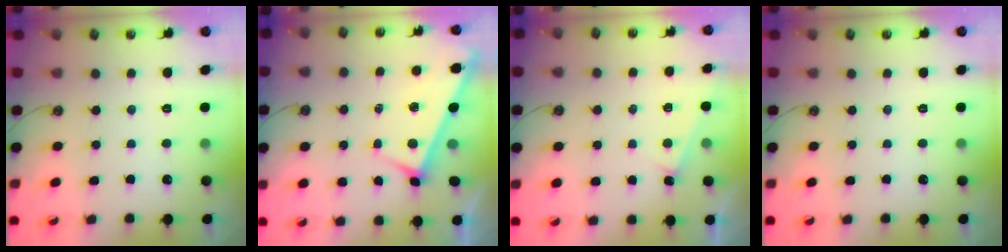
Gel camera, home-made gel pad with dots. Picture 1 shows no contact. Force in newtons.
{"total": 4.5, "press": 4.5, "slide": 0.1}
{"total": 7.3, "press": 7.3, "slide": 0.3}
{"total": 0.0}